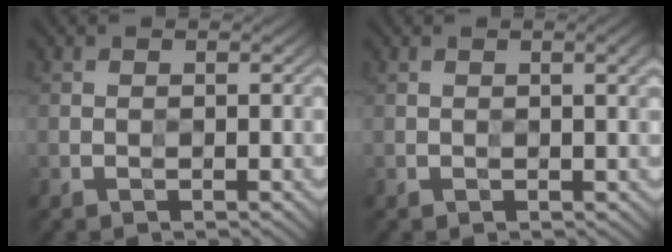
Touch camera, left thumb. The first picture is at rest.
{"total": 1.9, "force": [0.7, 0.3, 1.7], "torque": [-0.028, 0.004, 0.009]}